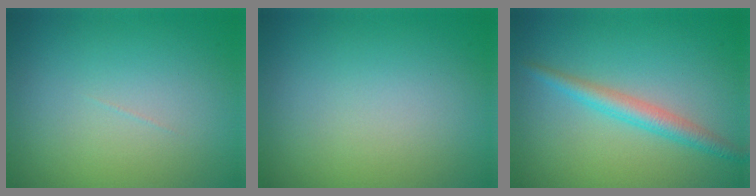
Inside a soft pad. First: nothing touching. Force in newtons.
{"total": 0.0}
{"total": 2.6, "press": 2.6, "slide": 0.0}